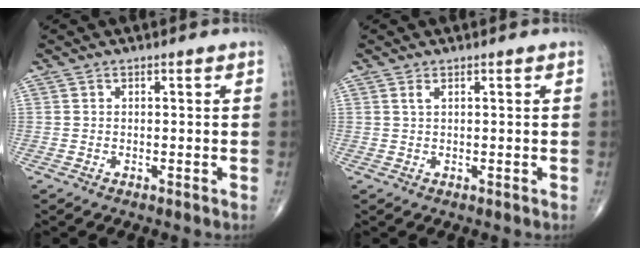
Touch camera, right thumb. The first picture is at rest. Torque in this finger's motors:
{"motor_torque": [-0.08, -0.08, 0.15, 0.22, -0.08]}